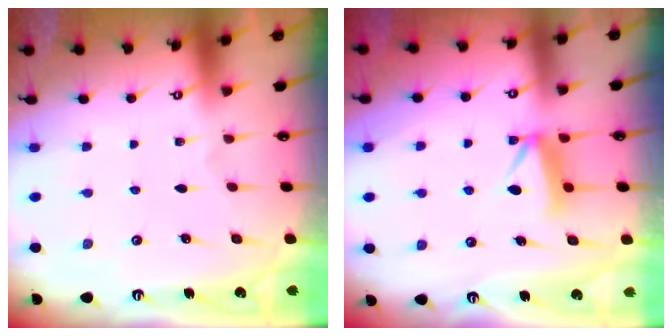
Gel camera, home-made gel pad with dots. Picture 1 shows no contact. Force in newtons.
{"total": 7.6, "press": 7.5, "slide": 0.9}